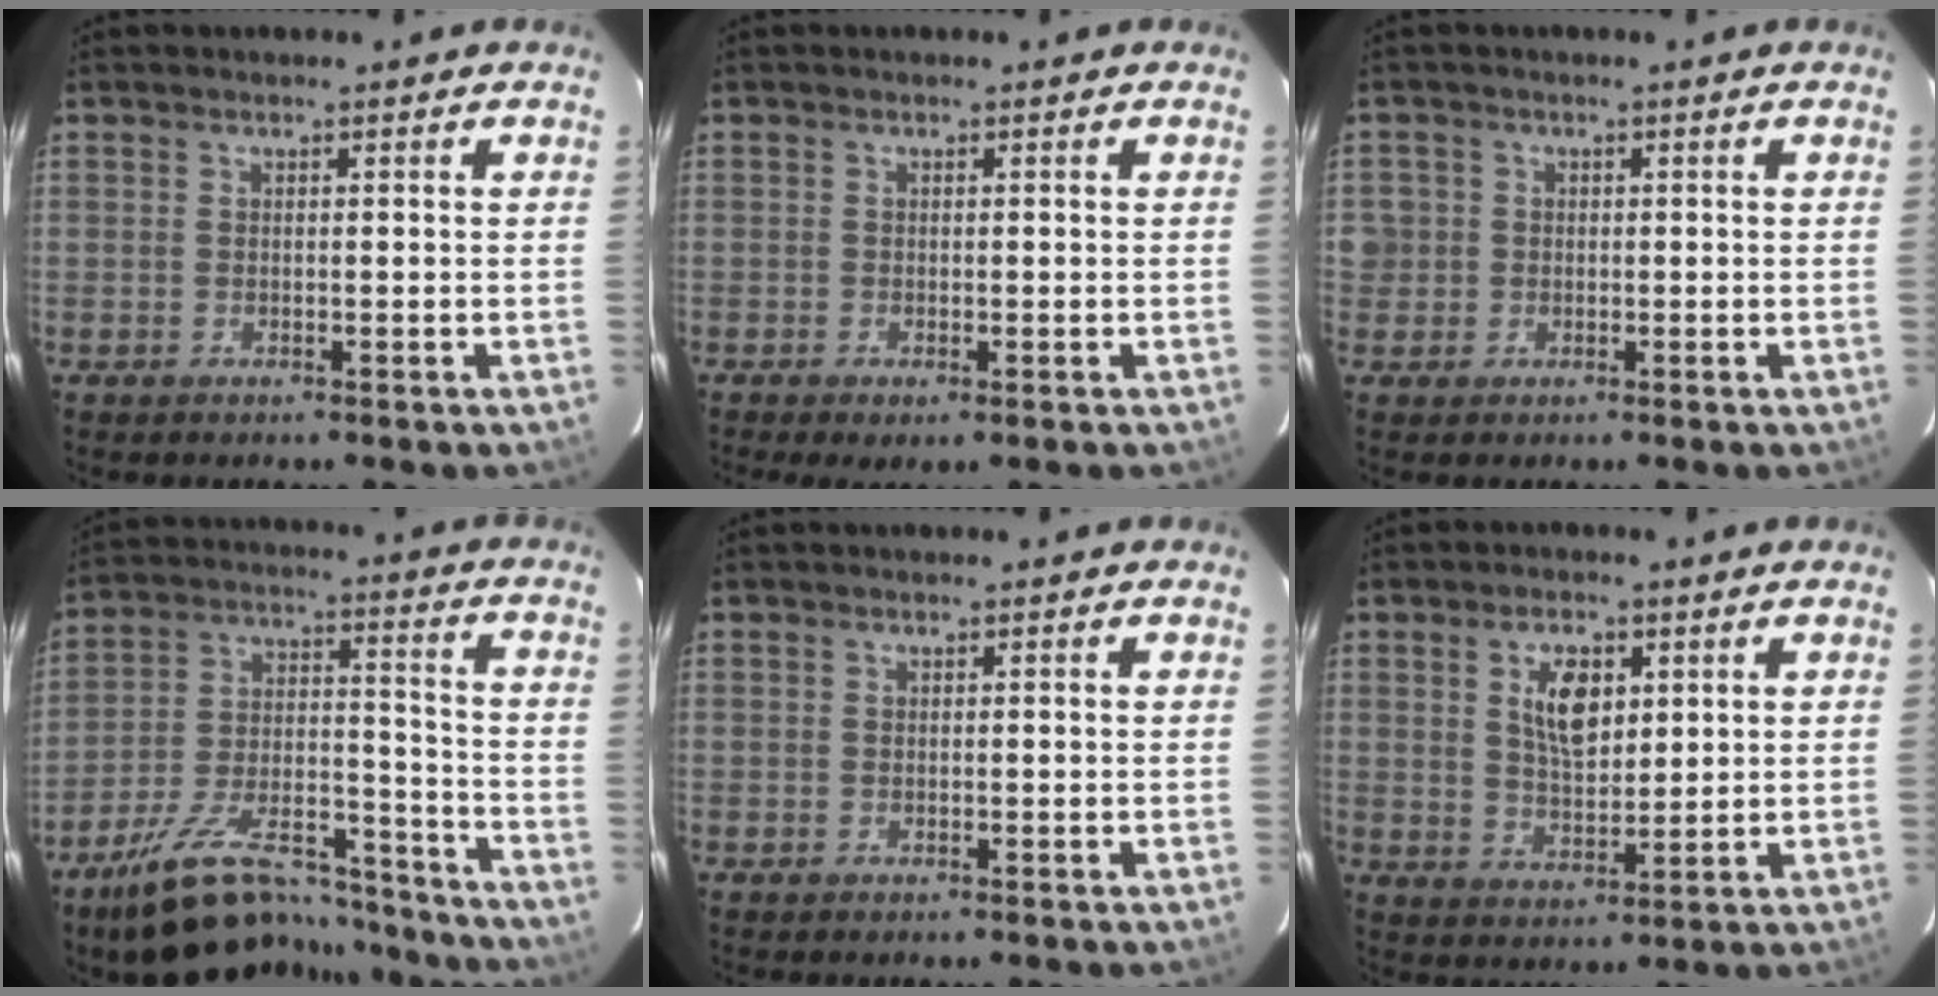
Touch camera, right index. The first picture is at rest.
{"total": 2.2, "force": [-1.0, 0.5, 2.0], "torque": [-0.038, -0.010, -0.011]}
{"total": 3.4, "force": [-0.3, 3.3, 0.3], "torque": [0.004, 0.016, -0.001]}
{"total": 21.6, "force": [-17.5, 7.5, 10.2], "torque": [-0.183, 0.011, -0.258]}
{"total": 0.0}
{"total": 7.2, "force": [2.5, 3.7, 5.7], "torque": [-0.100, 0.004, 0.051]}